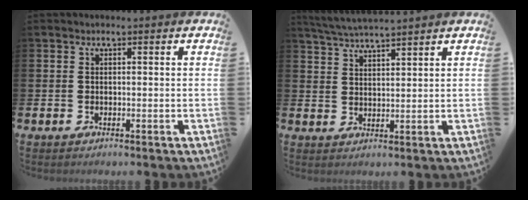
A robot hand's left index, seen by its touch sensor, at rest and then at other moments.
{"total": 4.2, "force": [4.1, -0.2, 0.9], "torque": [-0.031, -0.017, 0.074]}